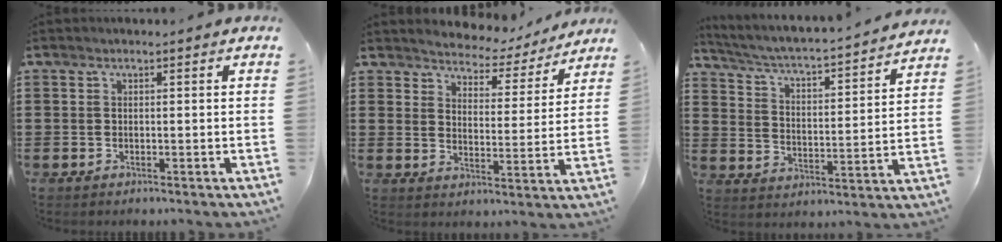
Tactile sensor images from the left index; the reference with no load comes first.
{"total": 4.0, "force": [3.9, 0.3, -0.2], "torque": [-0.022, -0.036, 0.063]}
{"total": 2.7, "force": [2.3, -0.4, 1.3], "torque": [-0.041, -0.034, 0.025]}